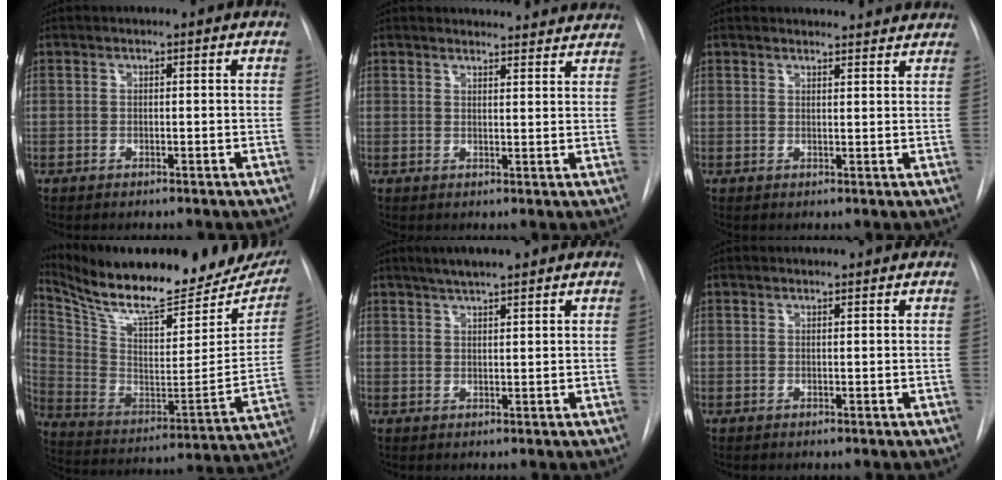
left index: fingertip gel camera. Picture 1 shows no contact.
{"total": 14.0, "force": [13.6, 2.6, 2.1], "torque": [-0.003, -0.003, 0.143]}
{"total": 9.8, "force": [9.5, 1.7, 1.6], "torque": [-0.003, 0.011, 0.093]}
{"total": 27.8, "force": [23.3, 6.9, 13.5], "torque": [-0.232, -0.038, 0.340]}
{"total": 5.4, "force": [4.3, 0.6, 3.3], "torque": [-0.054, 0.020, 0.071]}
{"total": 1.8, "force": [1.8, 0.2, 0.2], "torque": [-0.012, 0.015, 0.024]}